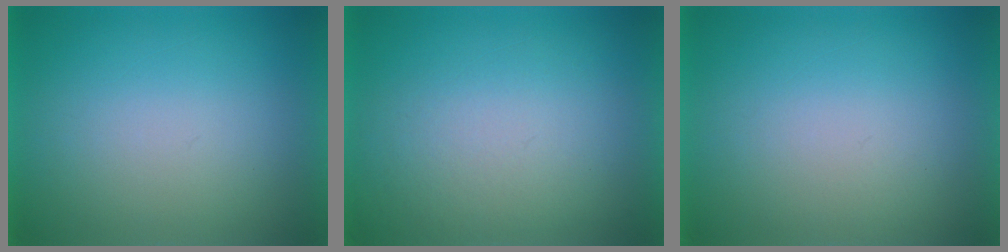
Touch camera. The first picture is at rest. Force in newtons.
{"total": 3.5}
{"total": 1.0}